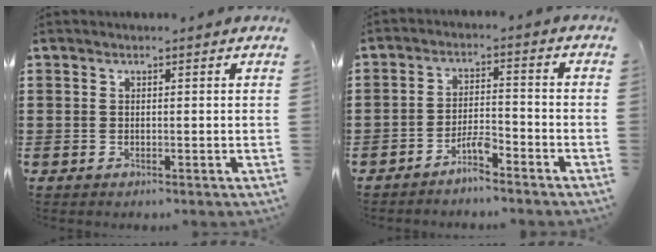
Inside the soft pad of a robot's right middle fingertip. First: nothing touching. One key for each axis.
{"total": 3.8, "fx": -3.2, "fy": 0.4, "fz": 2.1, "tx": -0.046, "ty": 0.004, "tz": -0.064}